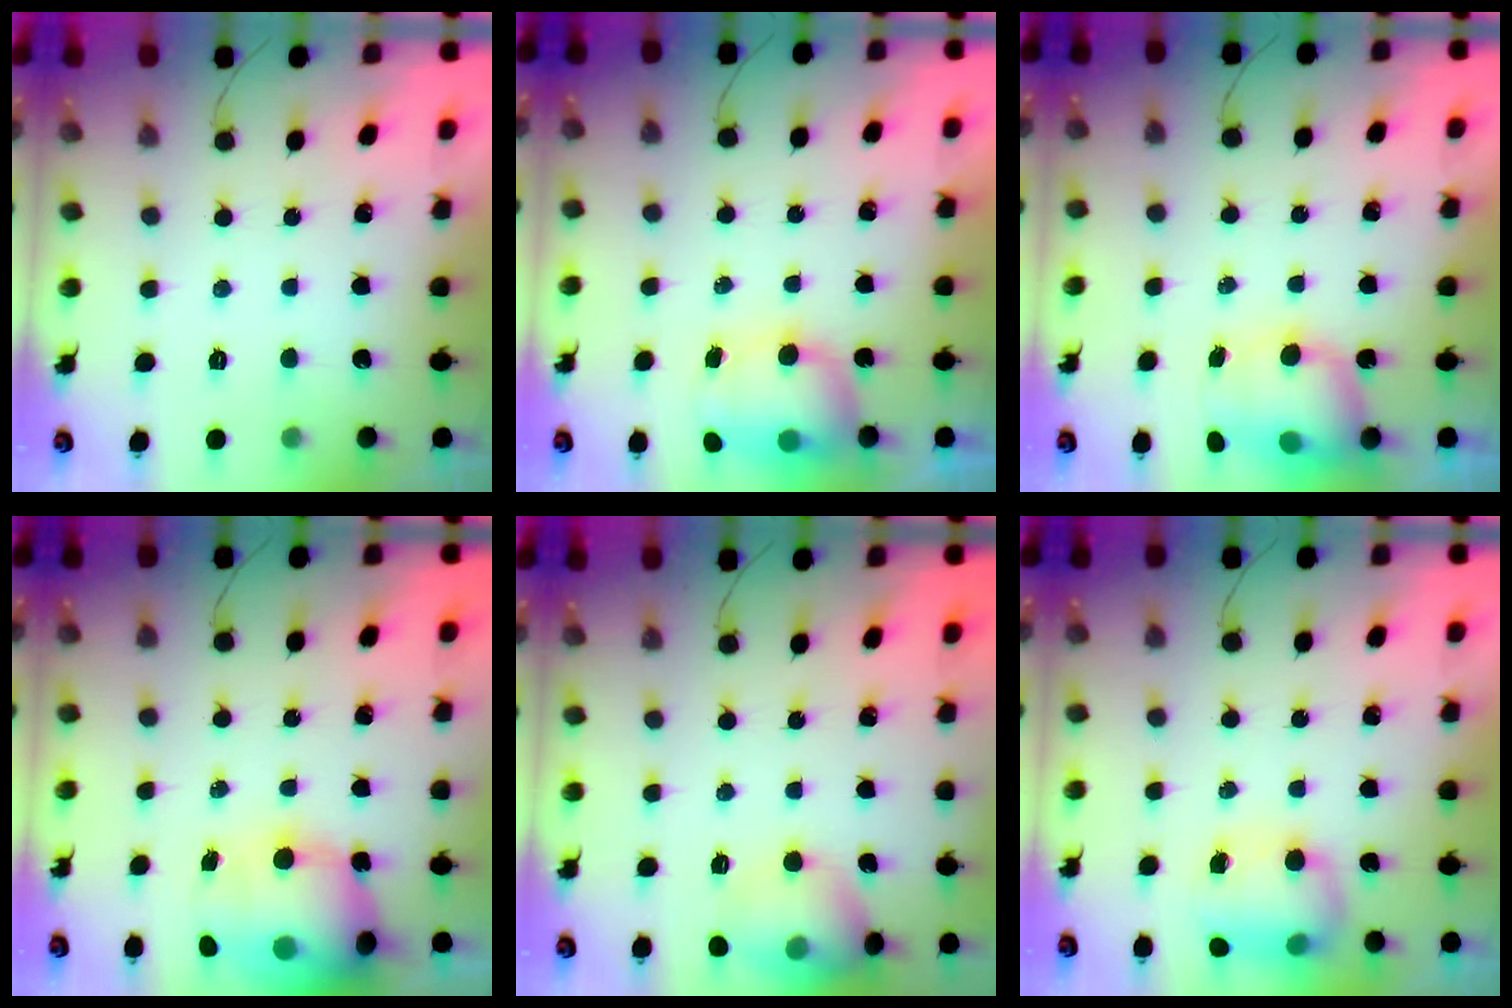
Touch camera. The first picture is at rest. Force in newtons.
{"total": 11.3, "press": 8.7, "slide": 7.1}
{"total": 8.5, "press": 8.4, "slide": 1.2}
{"total": 16.0, "press": 15.5, "slide": 3.9}
{"total": 13.0, "press": 12.6, "slide": 3.3}
{"total": 7.8, "press": 7.8, "slide": 0.5}